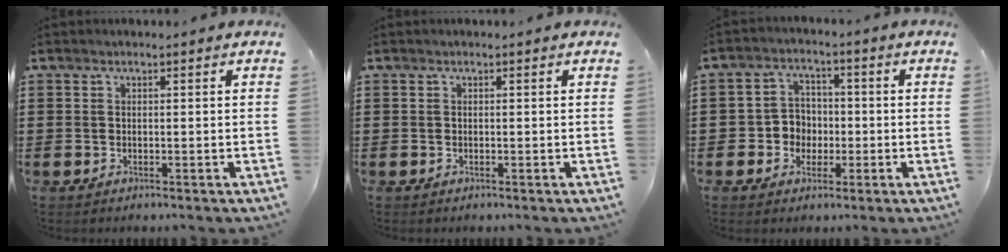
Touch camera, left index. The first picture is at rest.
{"total": 0.0}
{"total": 4.5, "force": [-1.2, 4.2, 1.3], "torque": [-0.039, 0.012, -0.027]}